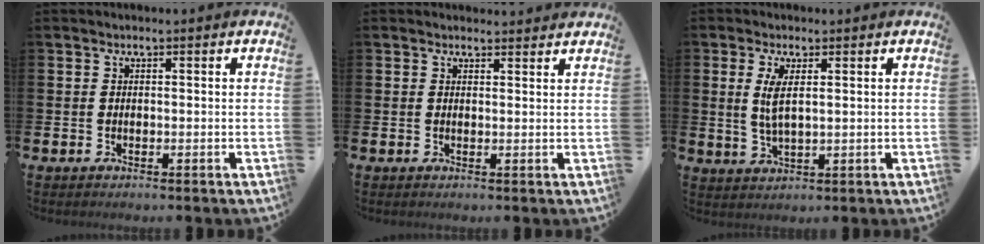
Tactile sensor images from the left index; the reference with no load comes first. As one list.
[{"total": 1.4, "force": [1.3, 0.3, 0.0], "torque": [0.007, -0.003, 0.022]}, {"total": 3.5, "force": [1.3, 1.2, 3.0], "torque": [-0.055, 0.001, 0.019]}]